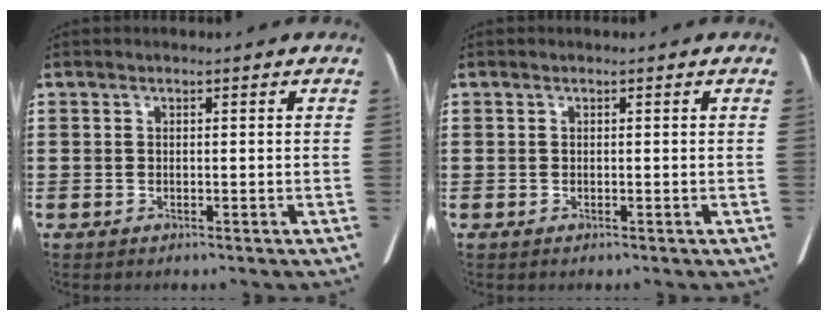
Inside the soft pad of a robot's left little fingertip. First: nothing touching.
{"total": 0.0}